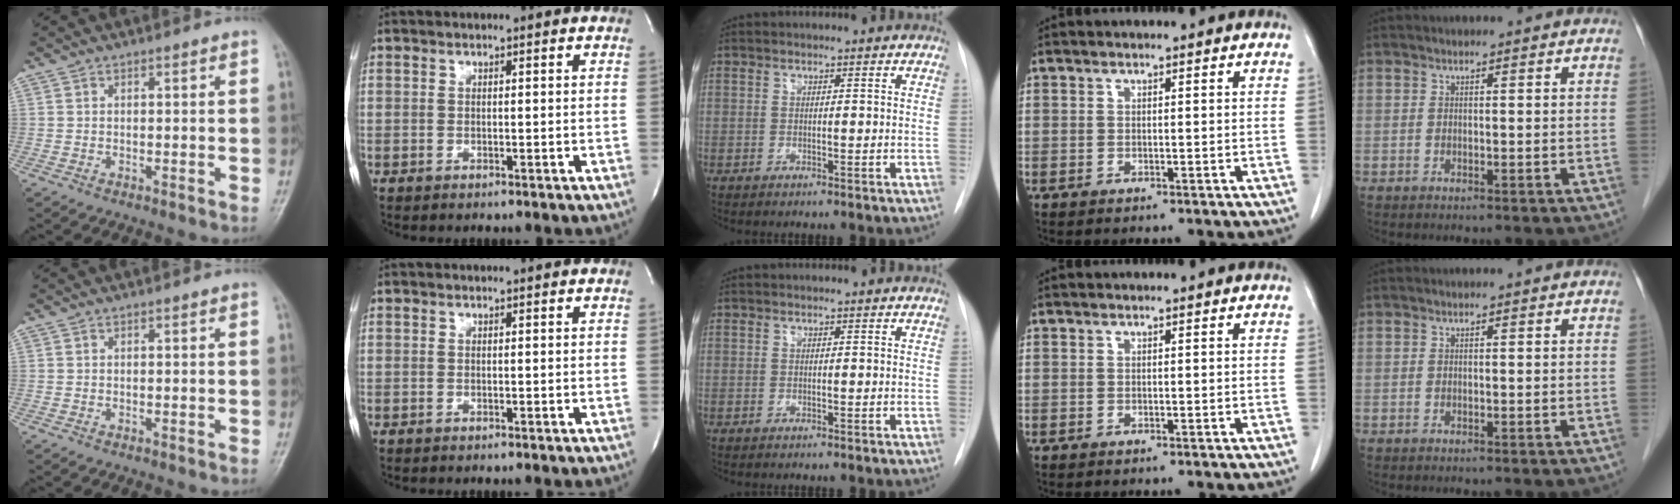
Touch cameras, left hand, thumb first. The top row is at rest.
{}